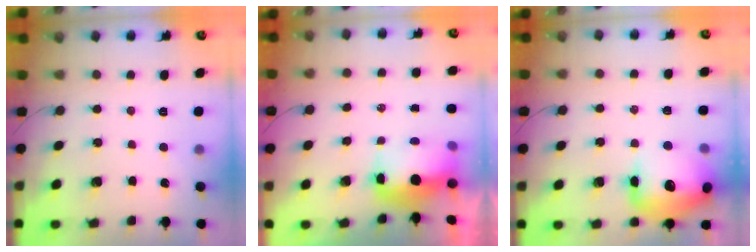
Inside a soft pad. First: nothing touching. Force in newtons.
{"total": 10.1, "press": 9.9, "slide": 2.1}
{"total": 17.8, "press": 17.5, "slide": 3.4}